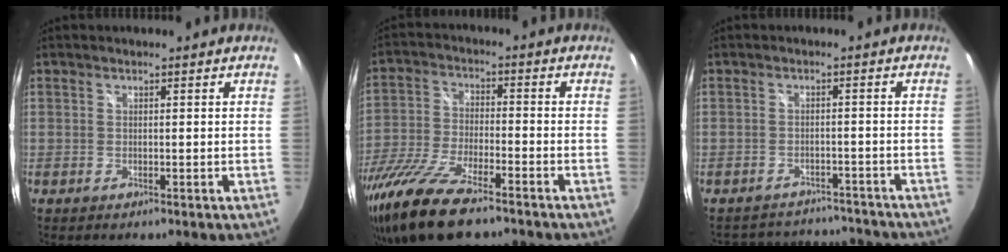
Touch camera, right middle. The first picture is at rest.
{"total": 17.9, "force": [-13.1, 4.6, 11.3], "torque": [-0.244, -0.049, -0.244]}
{"total": 12.2, "force": [-11.2, 3.9, 2.9], "torque": [-0.063, 0.022, -0.142]}